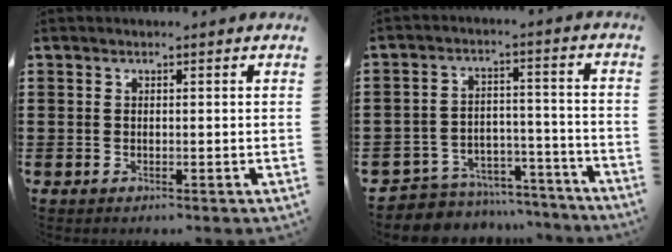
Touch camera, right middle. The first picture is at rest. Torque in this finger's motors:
{"motor_torque": [1.07, -0.80, 0.20, 0.04]}